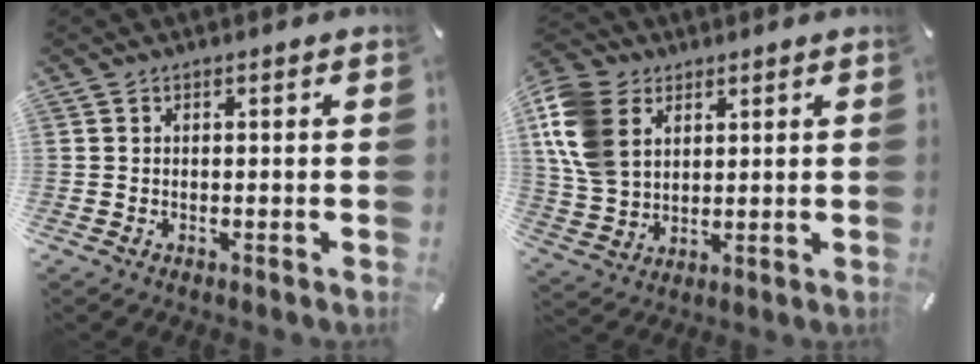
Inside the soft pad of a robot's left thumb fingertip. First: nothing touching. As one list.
[{"total": 13.0, "force": [4.3, 10.0, 7.1], "torque": [-0.203, -0.002, 0.077]}]